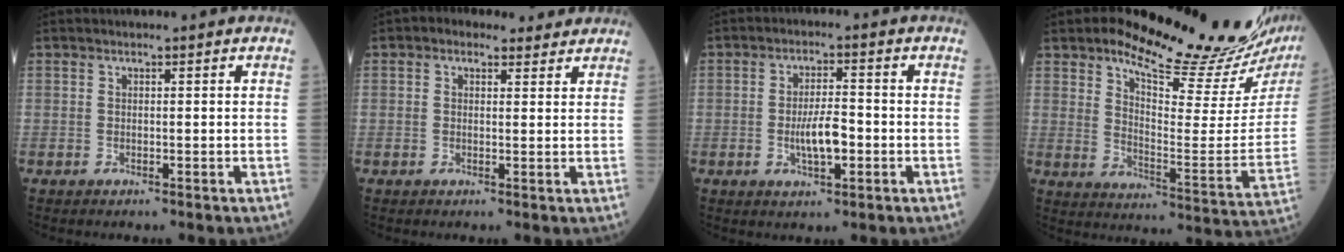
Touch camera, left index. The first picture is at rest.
{"total": 4.0, "force": [3.0, 2.3, 1.5], "torque": [-0.023, 0.025, 0.043]}
{"total": 5.4, "force": [-1.3, 1.6, 5.0], "torque": [-0.098, 0.002, -0.023]}
{"total": 20.4, "force": [17.6, 1.9, 10.2], "torque": [-0.152, -0.068, 0.236]}